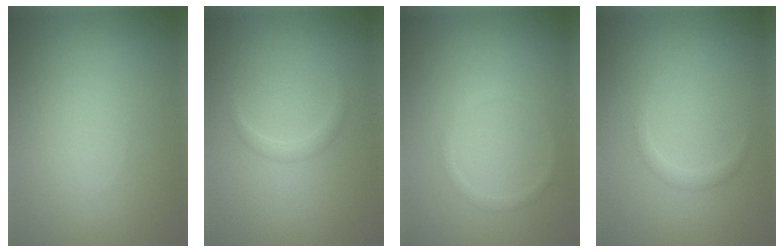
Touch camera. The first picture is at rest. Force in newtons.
{"total": 1.0, "press": 1.0, "slide": 0.1}
{"total": 0.9, "press": 0.9, "slide": 0.1}
{"total": 0.9, "press": 0.9, "slide": 0.1}